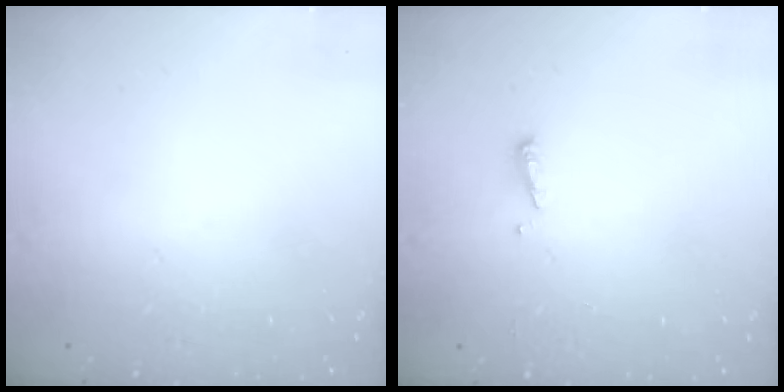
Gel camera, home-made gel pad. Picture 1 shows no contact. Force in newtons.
{"total": 3.7, "press": 3.6, "slide": 0.6}